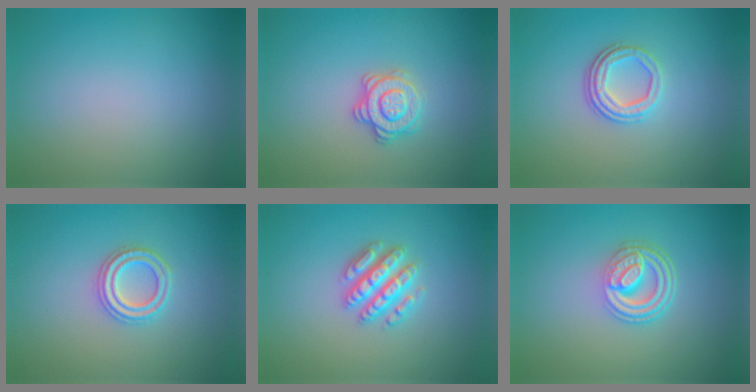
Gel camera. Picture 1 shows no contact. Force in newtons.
{"total": 2.8, "press": 2.6, "slide": 1.0}
{"total": 3.2, "press": 2.3, "slide": 2.1}
{"total": 2.4, "press": 2.4, "slide": 0.4}
{"total": 4.3, "press": 4.2, "slide": 0.7}
{"total": 4.9, "press": 3.4, "slide": 3.5}